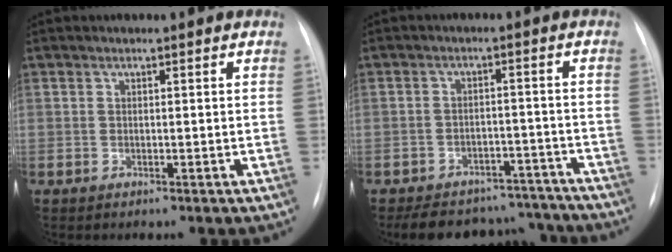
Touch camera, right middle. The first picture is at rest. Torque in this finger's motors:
{"motor_torque": [0.97, -0.98, 0.11, 0.04]}